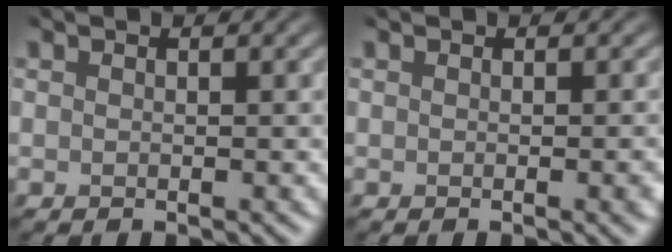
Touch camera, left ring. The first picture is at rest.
{"total": 1.0, "force": [0.1, 0.4, 0.9], "torque": [-0.011, 0.001, 0.006]}